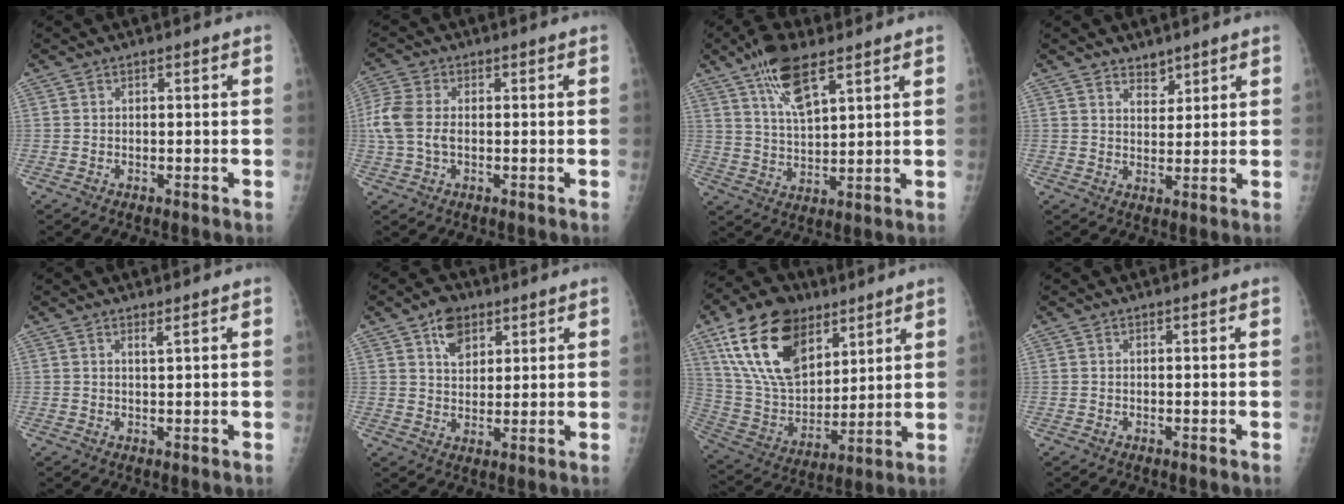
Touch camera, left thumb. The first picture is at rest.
{"total": 6.6, "force": [0.0, 4.1, 5.2], "torque": [-0.138, 0.011, -0.004]}
{"total": 10.0, "force": [6.2, 3.6, 7.1], "torque": [-0.124, -0.024, 0.118]}
{"total": 3.4, "force": [2.6, 1.9, 0.9], "torque": [0.004, -0.021, 0.045]}
{"total": 0.8, "force": [0.6, -0.3, 0.5], "torque": [-0.013, -0.013, 0.011]}
{"total": 6.6, "force": [3.6, 4.4, 3.3], "torque": [-0.030, -0.019, 0.060]}
{"total": 21.7, "force": [11.6, 12.8, 13.2], "torque": [-0.214, -0.040, 0.219]}
{"total": 0.0}